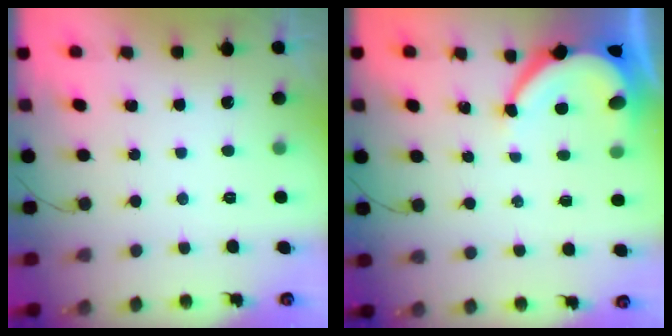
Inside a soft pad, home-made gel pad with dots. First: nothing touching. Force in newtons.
{"total": 6.9, "press": 6.9, "slide": 0.8}